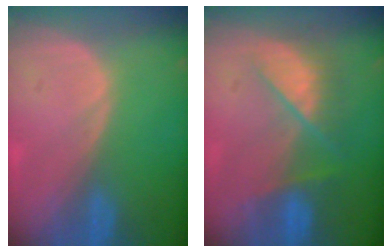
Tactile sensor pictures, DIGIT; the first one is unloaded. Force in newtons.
{"total": 7.2, "press": 6.9, "slide": 2.0}